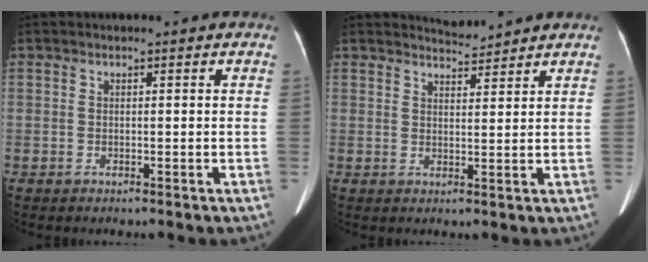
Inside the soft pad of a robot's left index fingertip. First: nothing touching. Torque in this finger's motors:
{"motor_torque": [-0.43, -0.38, -0.18, -0.03]}